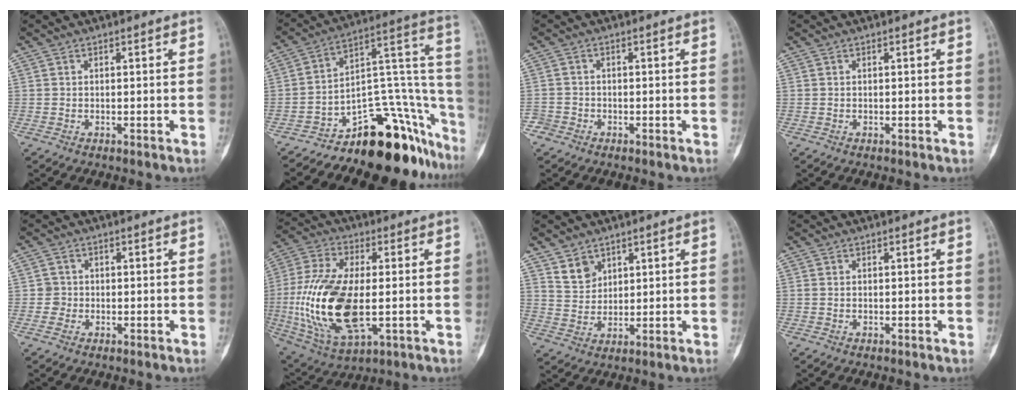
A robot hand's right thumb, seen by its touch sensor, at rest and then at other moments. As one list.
[{"total": 23.3, "force": [-15.1, 9.3, 15.1], "torque": [-0.089, 0.136, -0.219]}, {"total": 2.0, "force": [-1.3, 1.5, -0.3], "torque": [0.013, 0.007, -0.031]}, {"total": 0.0}, {"total": 1.8, "force": [-0.4, 1.8, 0.0], "torque": [0.019, 0.010, -0.015]}, {"total": 20.7, "force": [-2.3, 9.9, 18.1], "torque": [-0.385, -0.006, -0.028]}, {"total": 4.5, "force": [3.0, 3.1, 1.2], "torque": [-0.005, -0.025, 0.065]}, {"total": 0.0}]